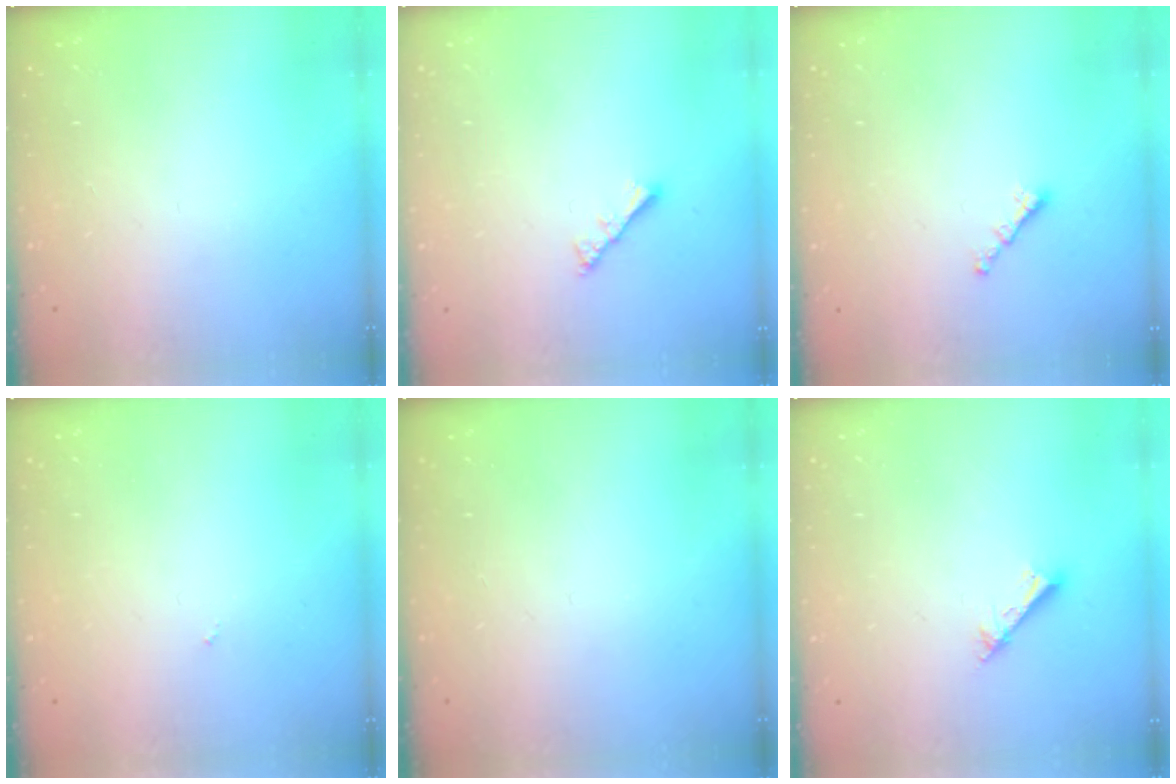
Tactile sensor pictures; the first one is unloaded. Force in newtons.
{"total": 2.8, "press": 2.8, "slide": 0.6}
{"total": 0.7, "press": 0.6, "slide": 0.4}
{"total": 0.0}
{"total": 0.0}
{"total": 2.5, "press": 2.5, "slide": 0.1}